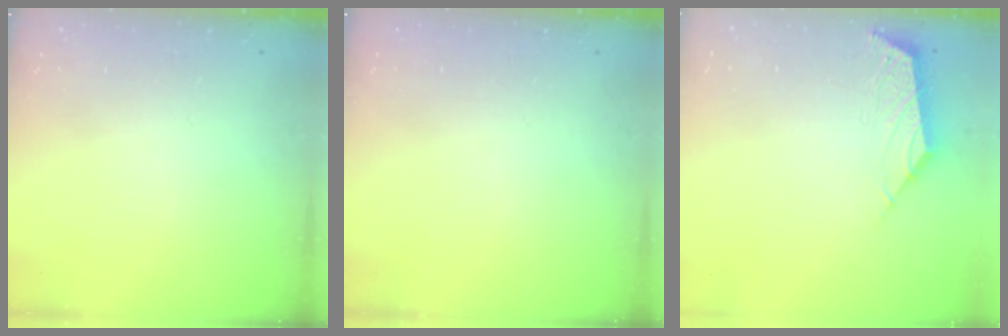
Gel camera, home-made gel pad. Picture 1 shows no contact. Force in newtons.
{"total": 0.0}
{"total": 3.0, "press": 2.9, "slide": 0.6}